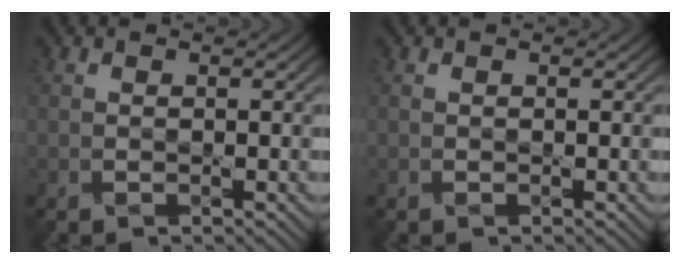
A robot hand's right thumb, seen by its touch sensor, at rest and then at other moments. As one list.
[{"total": 0.0}]